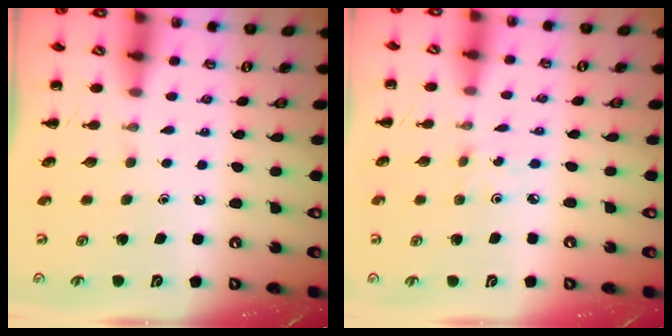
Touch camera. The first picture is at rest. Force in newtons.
{"total": 0.6, "press": 0.6, "slide": 0.2}